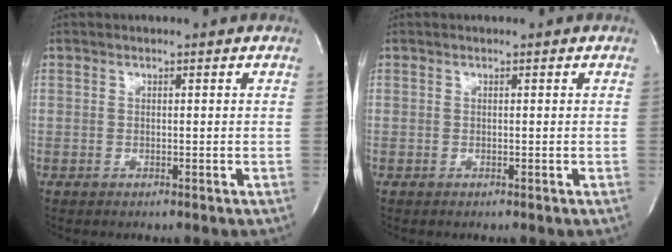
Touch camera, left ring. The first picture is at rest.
{"total": 0.0}